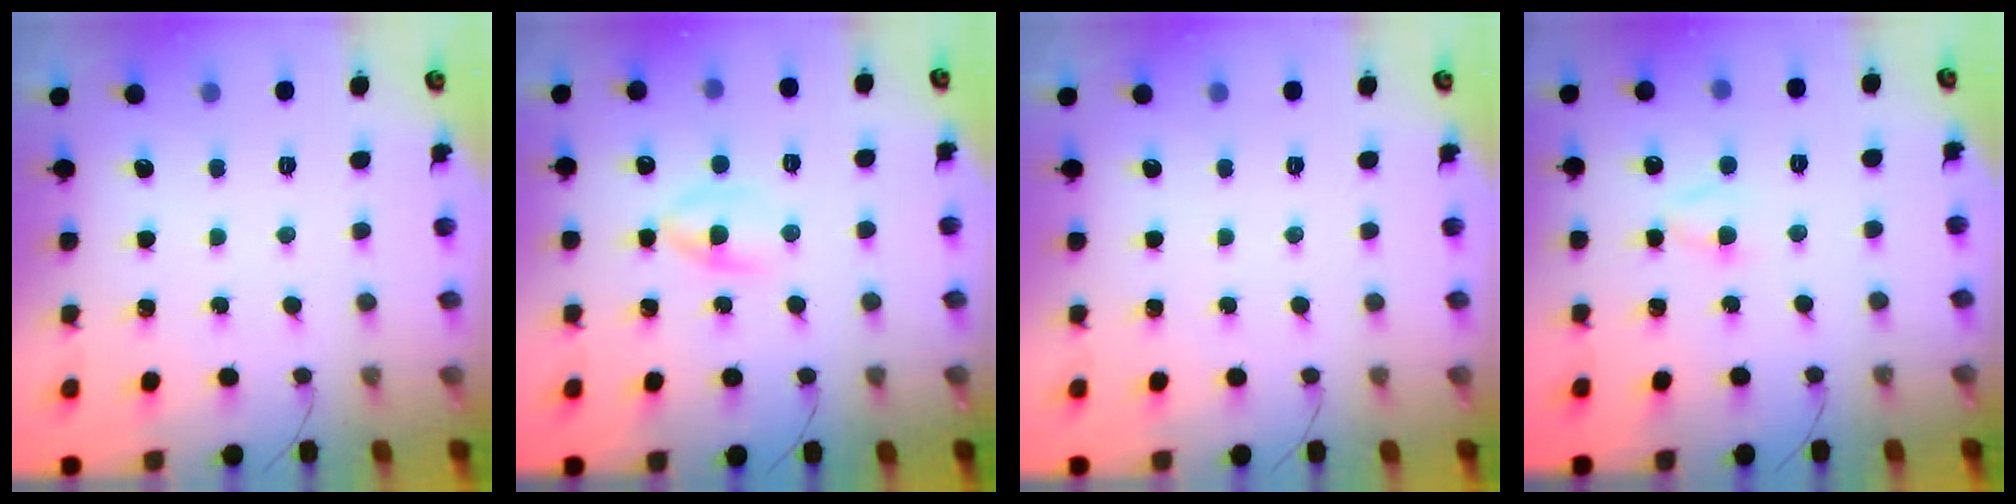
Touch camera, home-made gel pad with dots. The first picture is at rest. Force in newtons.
{"total": 3.7, "press": 3.6, "slide": 1.0}
{"total": 0.0}
{"total": 3.0, "press": 2.8, "slide": 0.9}